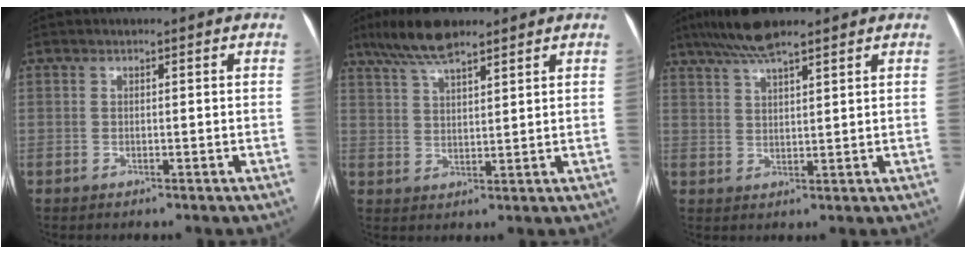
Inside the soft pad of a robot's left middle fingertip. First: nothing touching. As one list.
[{"total": 7.8, "force": [6.0, 1.5, 4.7], "torque": [-0.096, 0.016, 0.110]}, {"total": 6.8, "force": [5.4, 0.7, 4.0], "torque": [-0.076, 0.021, 0.098]}]